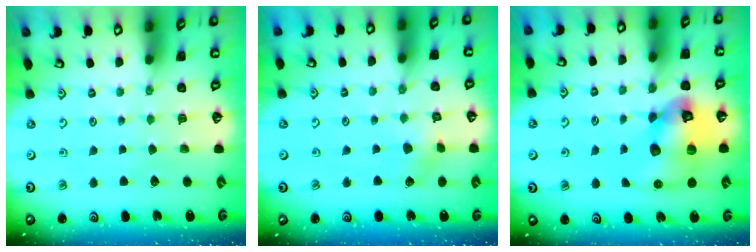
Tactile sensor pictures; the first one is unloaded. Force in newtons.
{"total": 3.9, "press": 3.9, "slide": 0.6}
{"total": 15.1, "press": 14.9, "slide": 2.3}